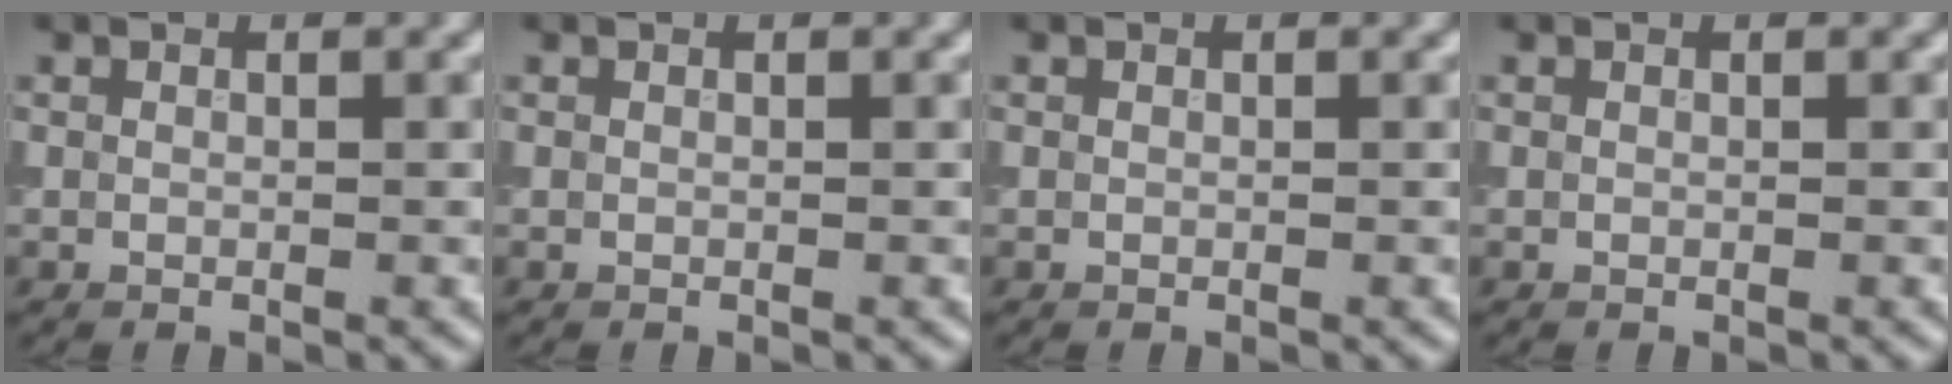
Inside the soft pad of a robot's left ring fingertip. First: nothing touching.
{"total": 0.0}
{"total": 0.0}
{"total": 0.0}